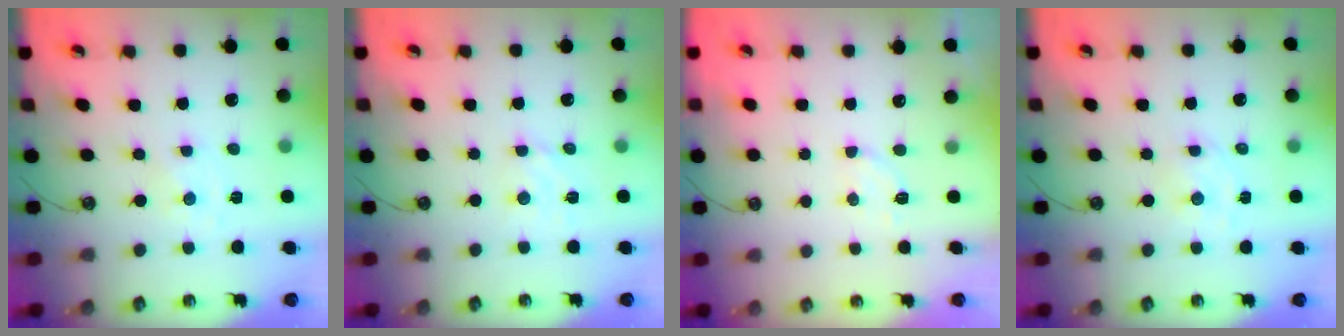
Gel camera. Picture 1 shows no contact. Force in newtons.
{"total": 3.4, "press": 3.3, "slide": 0.6}
{"total": 4.6, "press": 4.5, "slide": 0.7}
{"total": 2.4, "press": 2.3, "slide": 0.7}